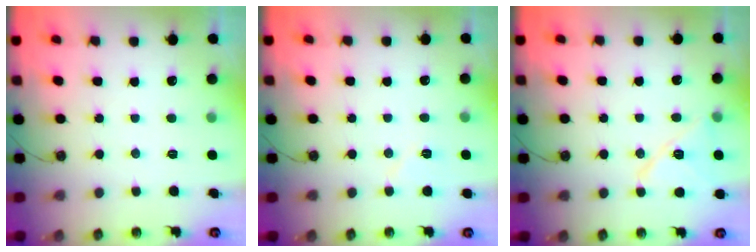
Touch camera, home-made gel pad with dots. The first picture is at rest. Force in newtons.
{"total": 5.7, "press": 5.1, "slide": 2.7}
{"total": 13.2, "press": 13.2, "slide": 0.6}